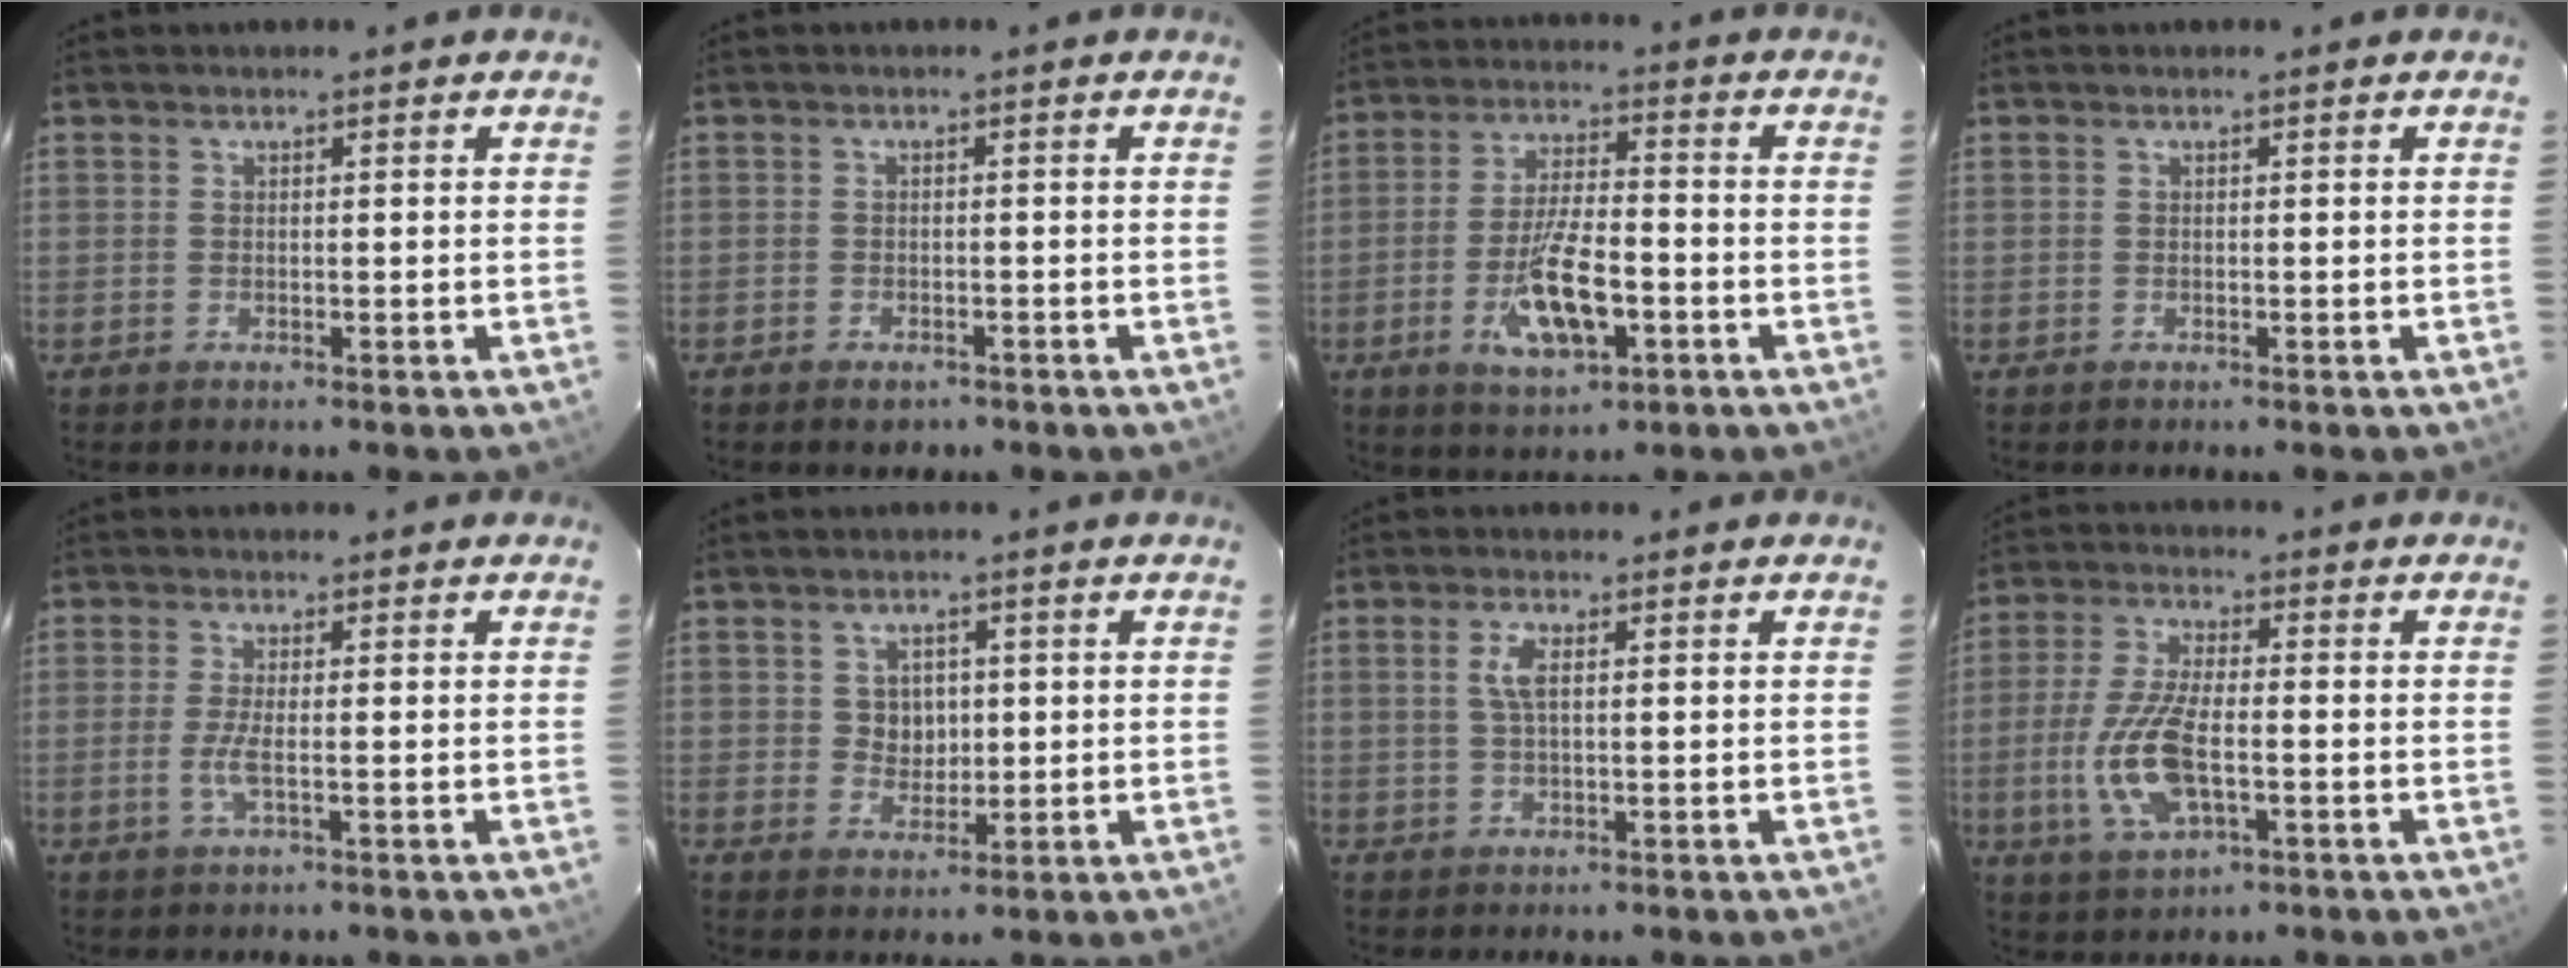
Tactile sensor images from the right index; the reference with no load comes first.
{"total": 2.6, "force": [-1.8, 1.6, 0.9], "torque": [-0.022, 0.000, -0.025]}
{"total": 11.4, "force": [-4.1, 4.2, 9.8], "torque": [-0.196, -0.007, -0.068]}
{"total": 0.0}
{"total": 3.2, "force": [-0.9, 0.2, 3.1], "torque": [-0.068, -0.004, -0.020]}
{"total": 4.2, "force": [0.6, 3.8, 1.7], "torque": [-0.027, 0.008, 0.015]}
{"total": 3.1, "force": [0.7, 1.1, 2.8], "torque": [-0.059, 0.004, 0.015]}
{"total": 11.6, "force": [-2.7, 4.5, 10.4], "torque": [-0.223, -0.004, -0.052]}